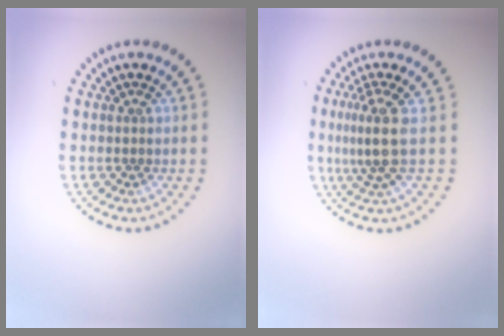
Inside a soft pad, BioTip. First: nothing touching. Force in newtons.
{"total": 3.1, "press": 2.3, "slide": 2.0}